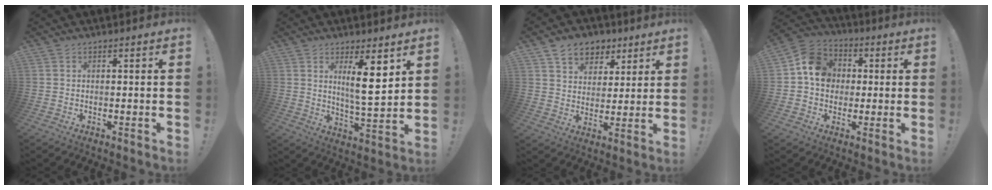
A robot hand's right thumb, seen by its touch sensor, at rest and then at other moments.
{"total": 10.9, "force": [4.4, 1.9, 9.8], "torque": [-0.141, -0.030, 0.069]}
{"total": 9.7, "force": [6.0, 6.9, 3.2], "torque": [-0.038, -0.038, 0.115]}
{"total": 12.7, "force": [1.6, 10.9, 6.2], "torque": [-0.086, 0.011, 0.037]}